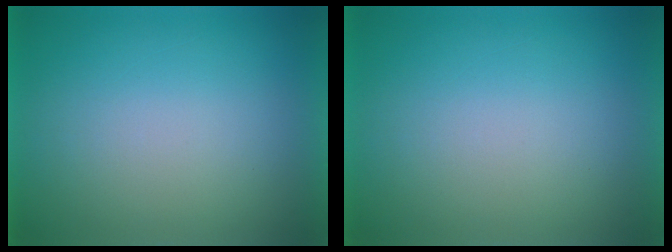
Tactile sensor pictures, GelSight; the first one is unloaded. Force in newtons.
{"total": 0.0}